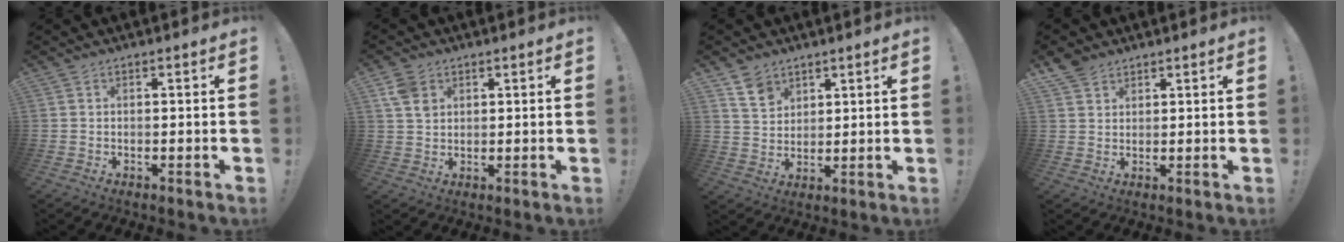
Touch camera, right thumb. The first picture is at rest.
{"total": 5.8, "force": [2.6, 4.0, 3.3], "torque": [-0.047, -0.004, 0.052]}
{"total": 7.2, "force": [5.1, 4.8, 1.8], "torque": [-0.030, -0.030, 0.100]}
{"total": 4.1, "force": [3.3, 2.3, 1.0], "torque": [-0.016, -0.018, 0.062]}